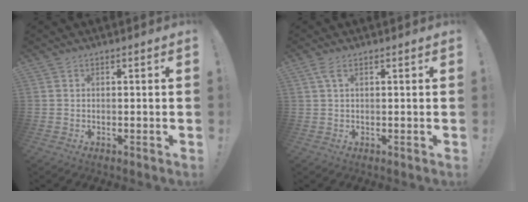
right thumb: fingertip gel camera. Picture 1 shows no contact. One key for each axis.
{"total": 2.6, "fx": 1.0, "fy": 0.9, "fz": 2.2, "tx": -0.047, "ty": 0.002, "tz": 0.018}